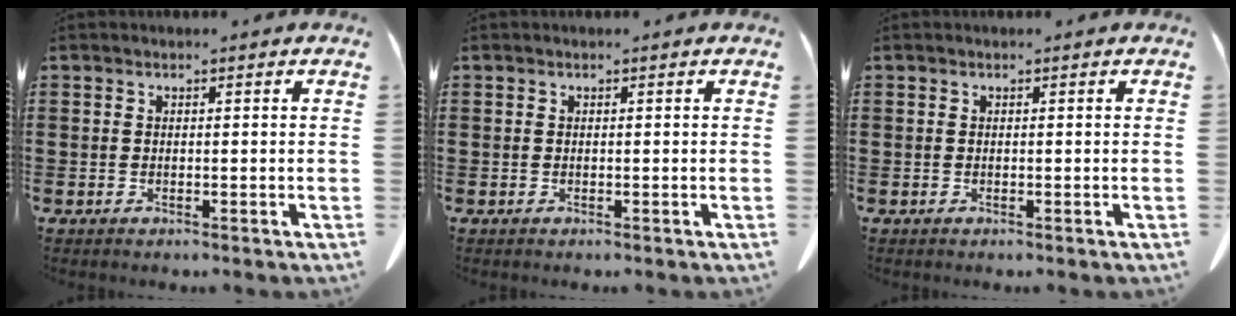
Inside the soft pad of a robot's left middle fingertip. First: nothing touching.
{"total": 0.0}
{"total": 0.0}